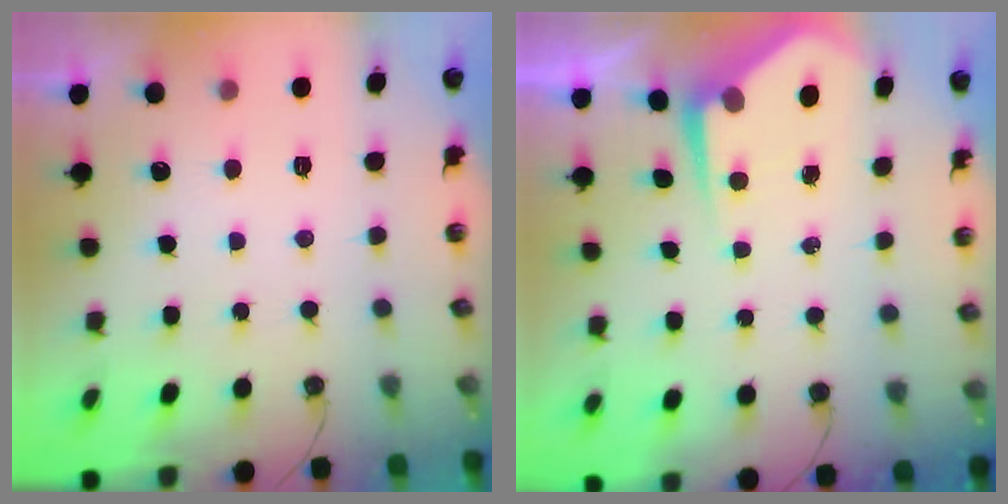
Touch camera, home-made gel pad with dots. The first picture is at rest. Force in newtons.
{"total": 5.0, "press": 5.0, "slide": 0.7}